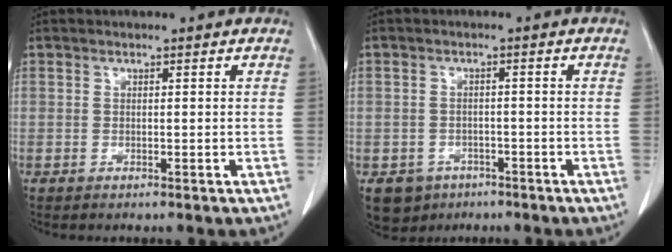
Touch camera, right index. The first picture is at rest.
{"total": 4.8, "force": [-2.8, 3.9, 0.6], "torque": [-0.008, 0.007, -0.038]}